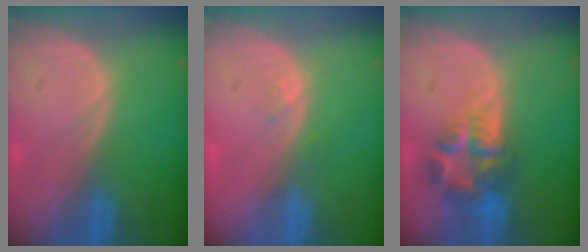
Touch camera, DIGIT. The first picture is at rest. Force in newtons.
{"total": 1.1, "press": 1.0, "slide": 0.4}
{"total": 6.8, "press": 6.3, "slide": 2.6}